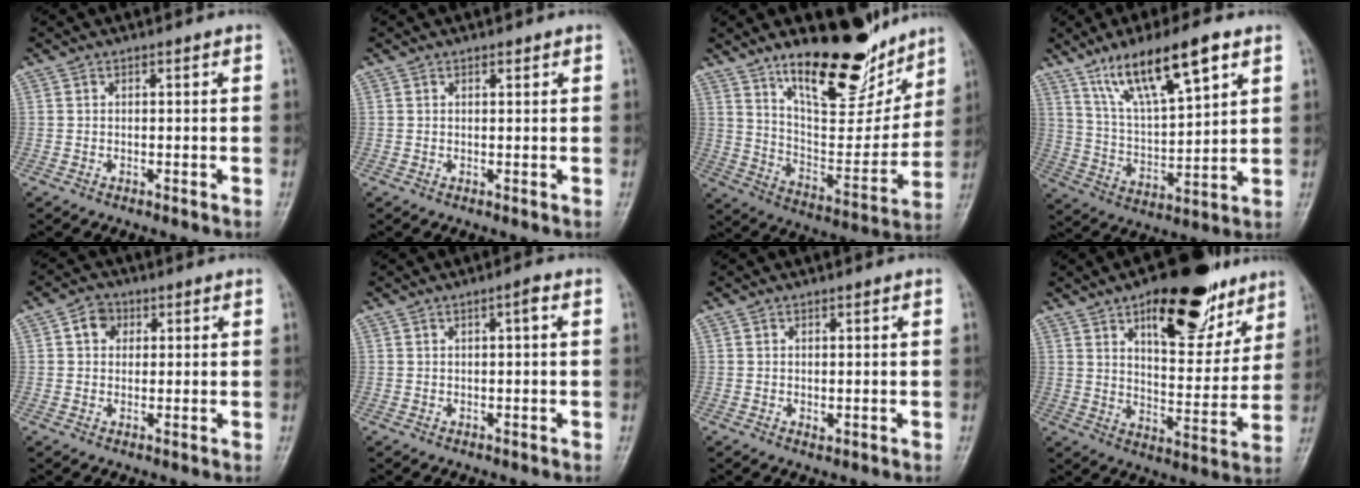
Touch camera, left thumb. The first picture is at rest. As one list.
[{"total": 0.9, "force": [0.7, 0.4, 0.4], "torque": [-0.006, -0.004, 0.008]}, {"total": 21.0, "force": [14.5, 8.0, 12.8], "torque": [-0.144, -0.093, 0.239]}, {"total": 15.5, "force": [9.2, 4.2, 11.8], "torque": [-0.194, -0.032, 0.176]}, {"total": 3.7, "force": [1.1, 3.1, 1.7], "torque": [-0.008, 0.002, 0.013]}, {"total": 1.7, "force": [0.5, 0.2, 1.6], "torque": [-0.028, 0.003, 0.007]}, {"total": 1.0, "force": [0.3, 0.6, 0.7], "torque": [-0.012, -0.005, 0.010]}, {"total": 20.0, "force": [11.6, 8.9, 13.7], "torque": [-0.140, -0.055, 0.173]}]